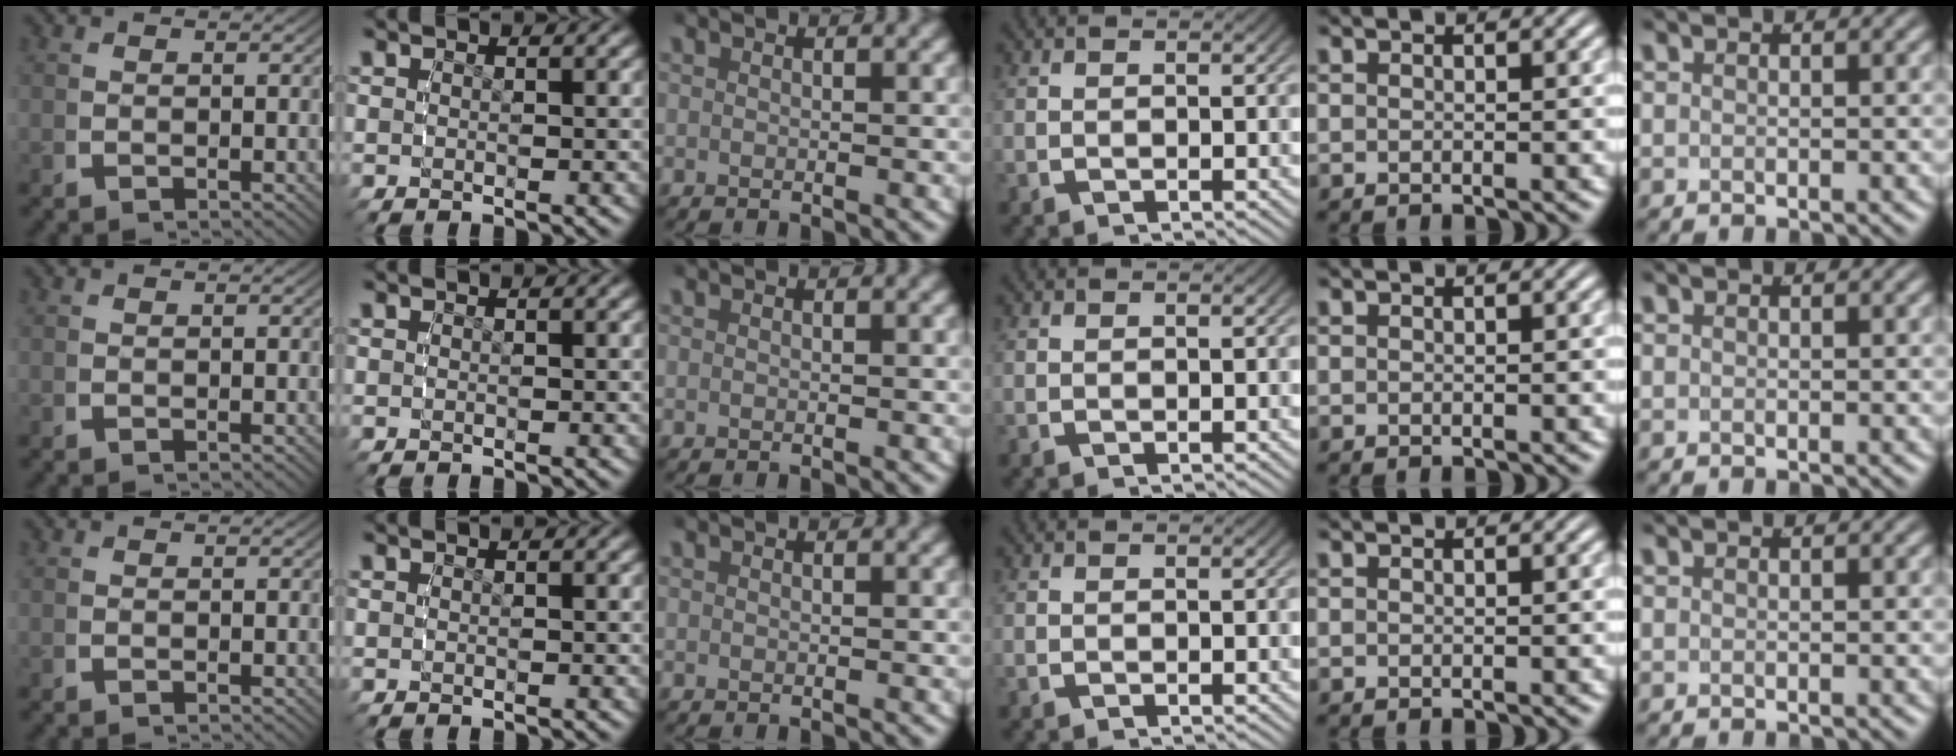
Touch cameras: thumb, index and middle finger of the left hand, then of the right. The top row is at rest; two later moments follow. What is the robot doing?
{"motion": "reach", "object": "napkin"}